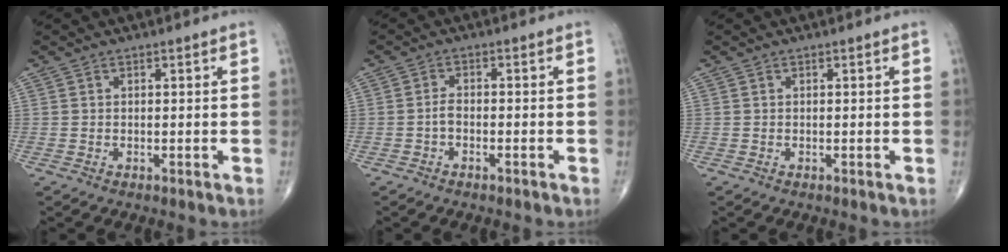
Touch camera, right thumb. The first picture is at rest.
{"total": 1.9, "force": [-0.9, 0.8, 1.5], "torque": [-0.032, 0.012, -0.021]}
{"total": 0.0}